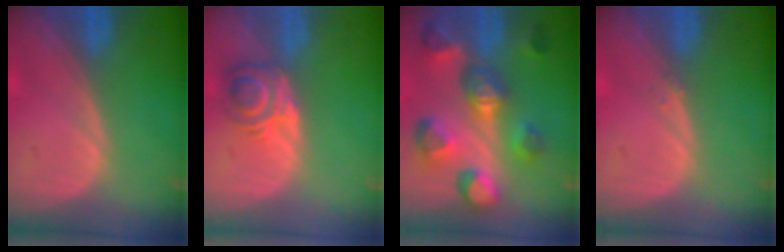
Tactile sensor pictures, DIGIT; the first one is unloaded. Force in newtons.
{"total": 5.7, "press": 5.1, "slide": 2.5}
{"total": 11.0, "press": 10.0, "slide": 4.6}
{"total": 0.6, "press": 0.5, "slide": 0.3}